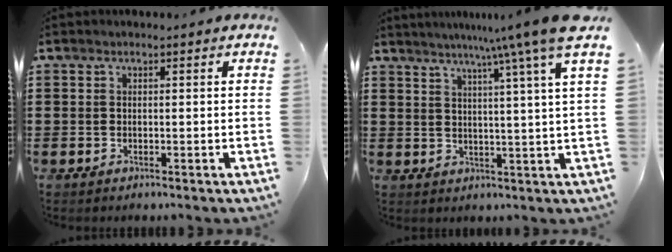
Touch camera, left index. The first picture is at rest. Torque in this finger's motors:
{"motor_torque": [1.77, -0.36, 0.36, 0.21]}